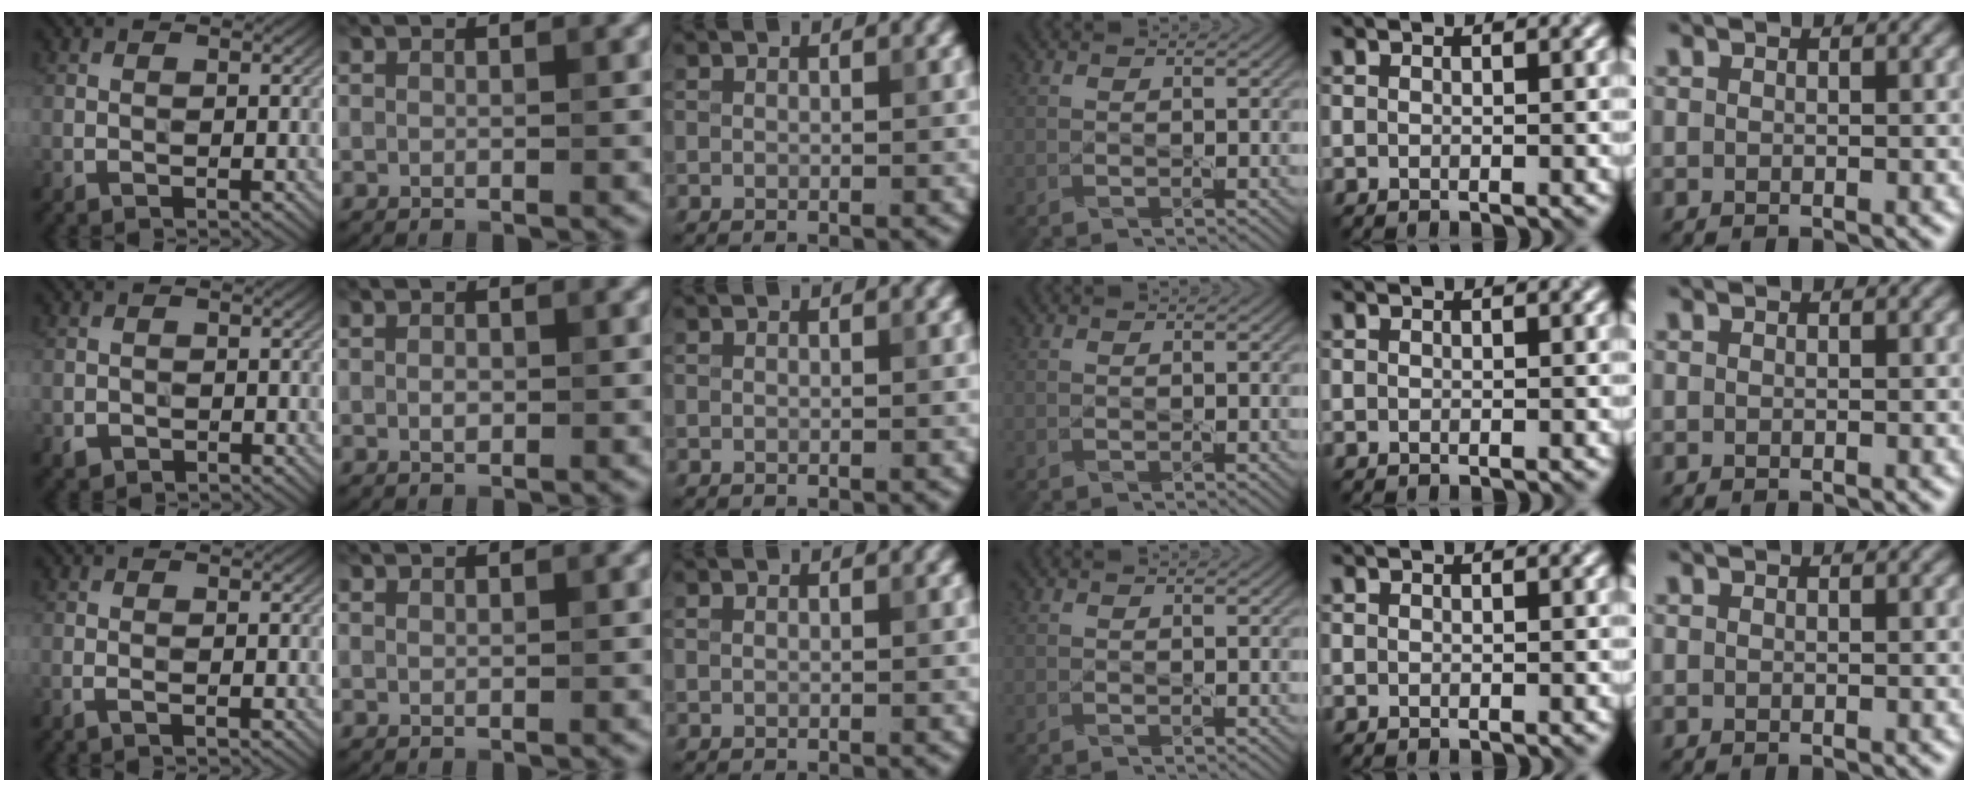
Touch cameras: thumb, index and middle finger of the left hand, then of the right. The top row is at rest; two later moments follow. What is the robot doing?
{"motion": "lift_and_place", "object": "knife"}